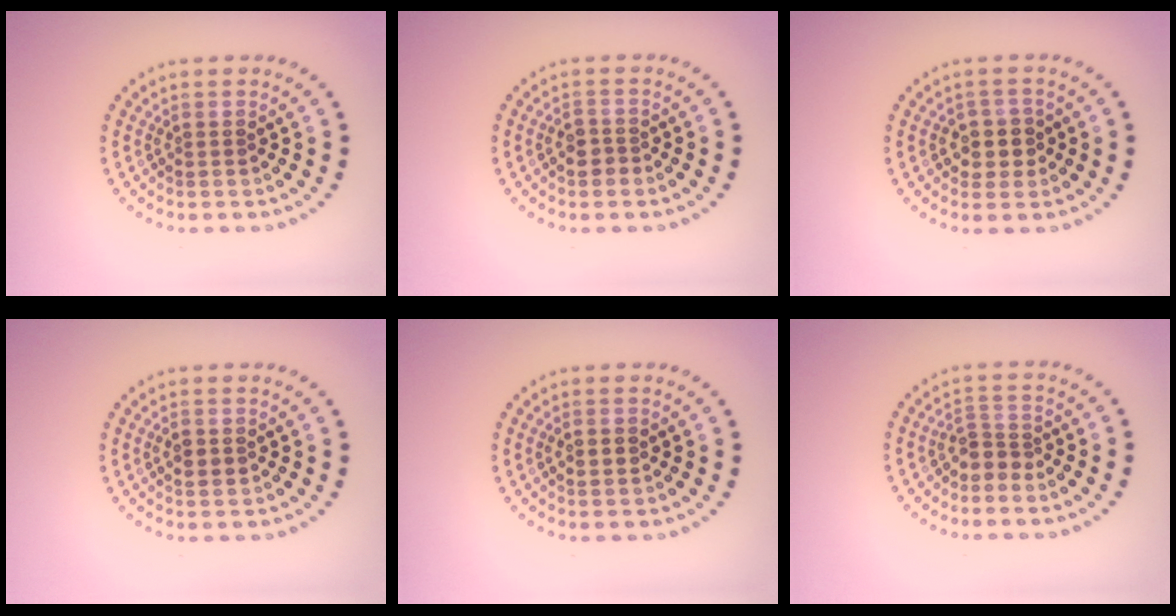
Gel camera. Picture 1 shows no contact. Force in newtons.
{"total": 1.8, "press": 1.6, "slide": 0.7}
{"total": 2.6, "press": 2.5, "slide": 0.8}
{"total": 1.5, "press": 1.5, "slide": 0.1}
{"total": 1.7, "press": 1.7, "slide": 0.1}
{"total": 2.3, "press": 1.7, "slide": 1.5}